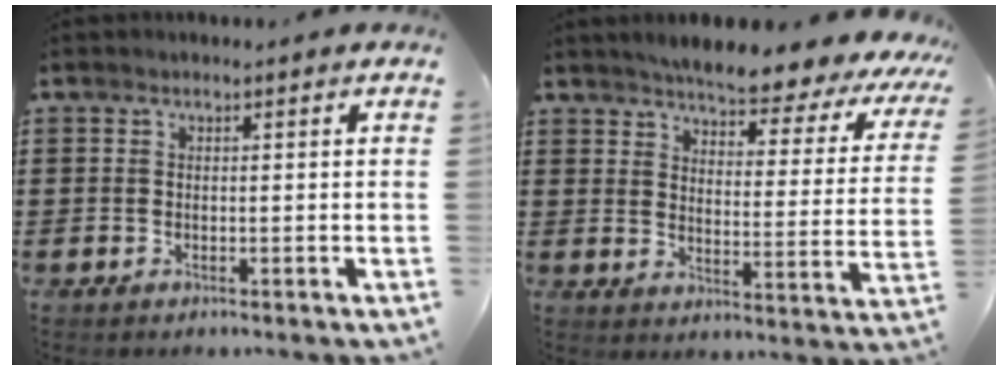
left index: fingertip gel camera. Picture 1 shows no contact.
{"total": 4.7, "force": [4.4, 0.1, 1.5], "torque": [-0.042, -0.043, 0.067]}